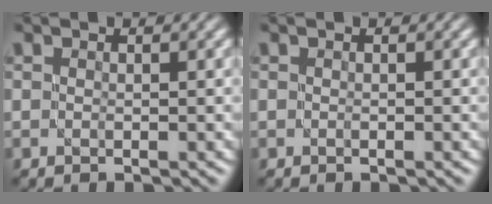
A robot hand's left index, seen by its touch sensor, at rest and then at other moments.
{"total": 0.0}